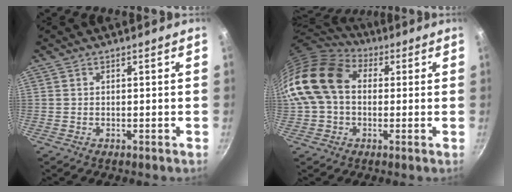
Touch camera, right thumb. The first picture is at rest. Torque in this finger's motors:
{"motor_torque": [2.42, 2.59, 0.94, -0.86, 0.52]}